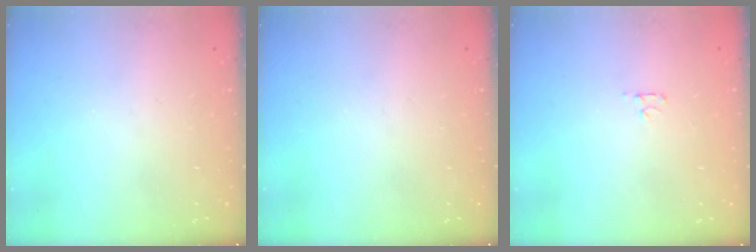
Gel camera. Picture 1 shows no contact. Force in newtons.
{"total": 0.0}
{"total": 2.7, "press": 2.7, "slide": 0.3}